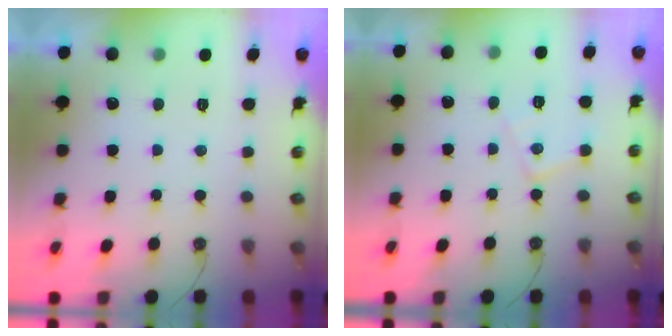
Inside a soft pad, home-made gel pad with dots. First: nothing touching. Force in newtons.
{"total": 8.5, "press": 8.5, "slide": 0.6}